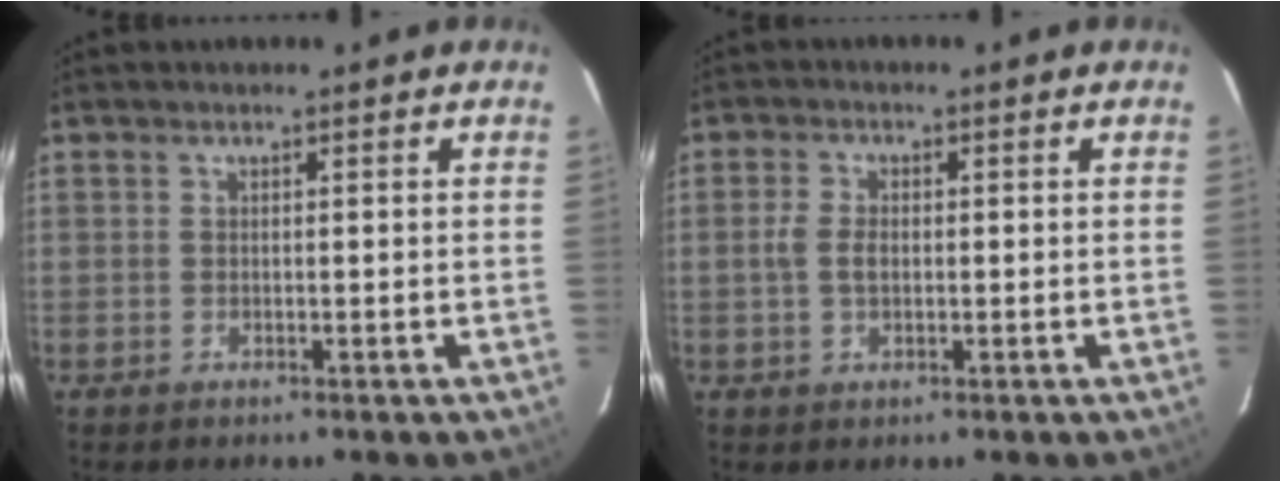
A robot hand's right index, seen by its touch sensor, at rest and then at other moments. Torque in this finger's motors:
{"motor_torque": [0.08, 0.16, -0.02, 0.02]}